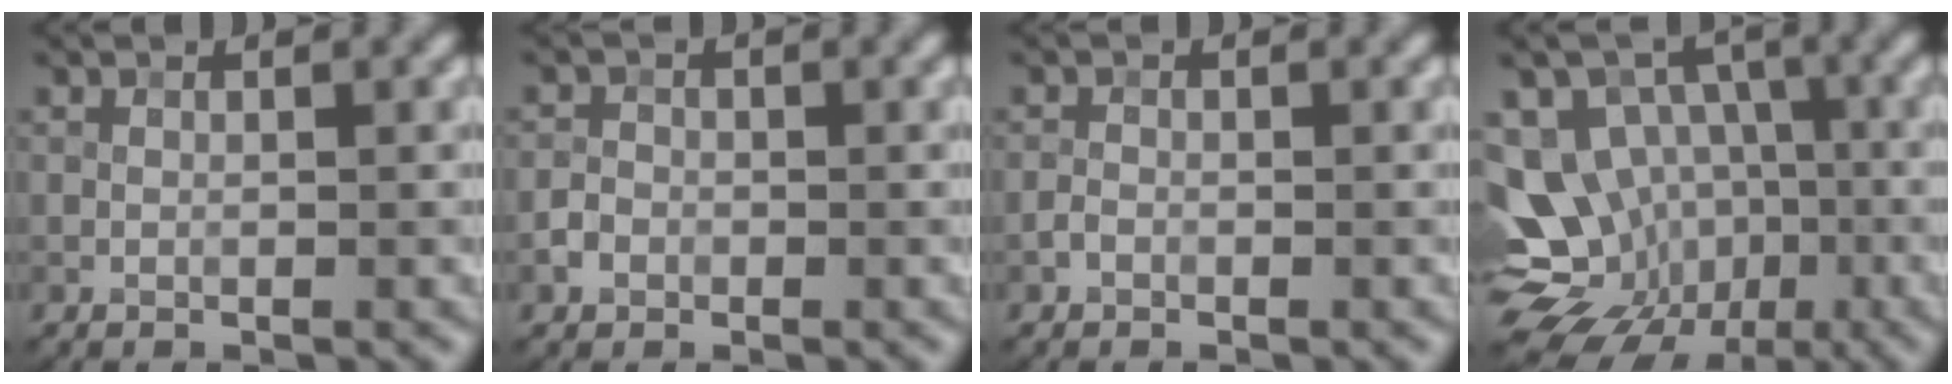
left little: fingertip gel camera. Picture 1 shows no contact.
{"total": 1.4, "force": [-0.6, 1.2, 0.5], "torque": [-0.006, 0.002, -0.015]}
{"total": 0.8, "force": [-0.4, 0.5, 0.4], "torque": [-0.008, 0.003, -0.012]}
{"total": 13.7, "force": [-5.5, 11.1, 5.8], "torque": [-0.105, -0.011, -0.087]}